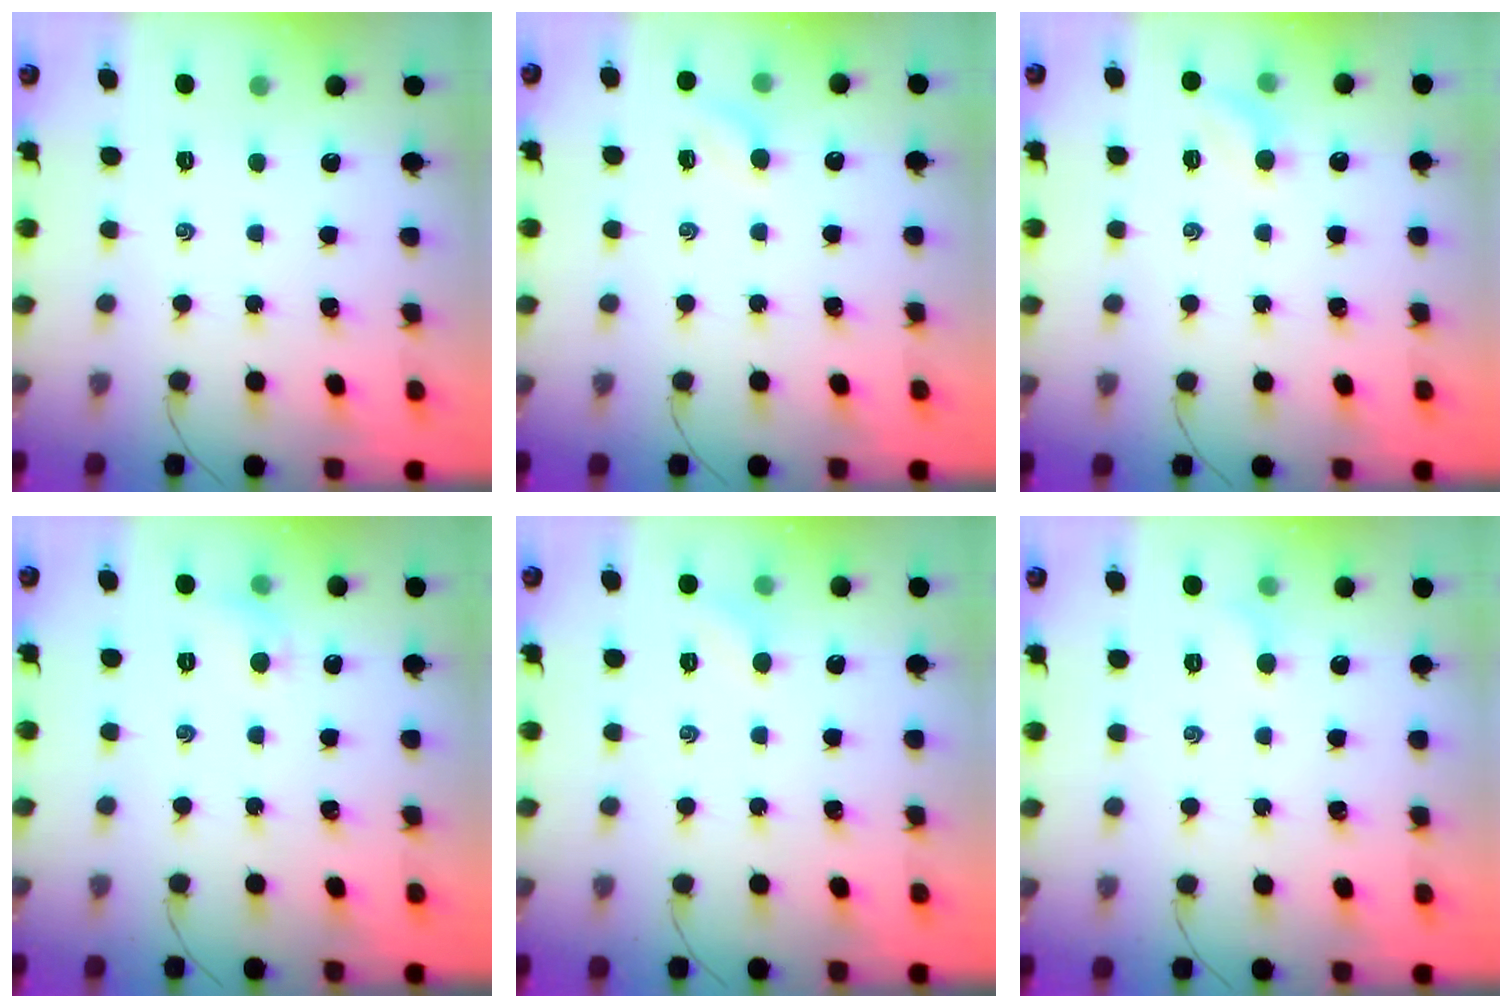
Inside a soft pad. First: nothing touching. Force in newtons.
{"total": 5.3, "press": 5.3, "slide": 0.7}
{"total": 6.1, "press": 5.9, "slide": 1.3}
{"total": 4.7, "press": 4.5, "slide": 1.5}
{"total": 5.0, "press": 4.7, "slide": 1.6}
{"total": 3.4, "press": 3.3, "slide": 1.1}